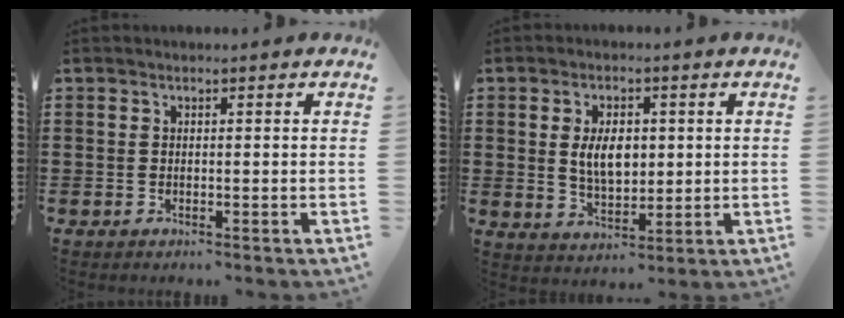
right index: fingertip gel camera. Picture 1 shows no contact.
{"total": 6.1, "force": [0.8, 3.4, 4.9], "torque": [-0.087, 0.005, 0.009]}